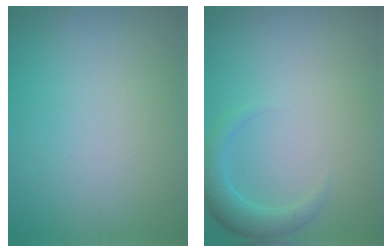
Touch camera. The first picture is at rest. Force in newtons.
{"total": 2.4, "press": 2.4, "slide": 0.1}